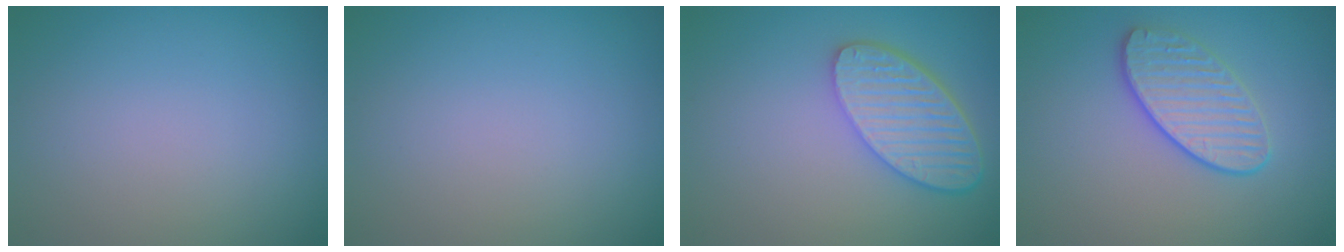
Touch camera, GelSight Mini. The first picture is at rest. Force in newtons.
{"total": 0.0}
{"total": 5.5, "press": 4.4, "slide": 3.3}
{"total": 3.5, "press": 3.3, "slide": 1.3}